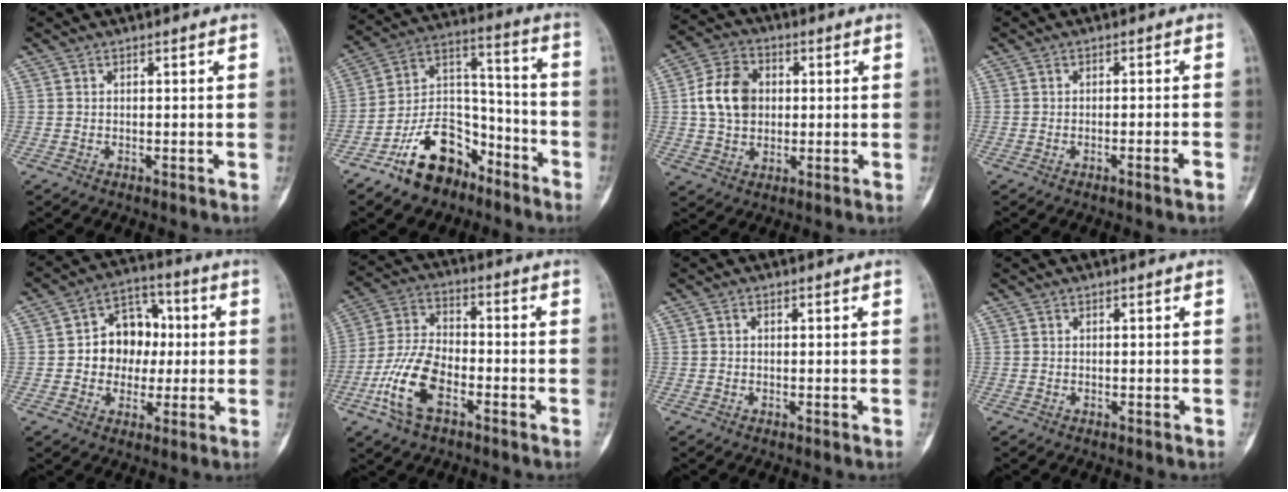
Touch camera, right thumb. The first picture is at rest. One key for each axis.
{"total": 15.4, "fx": -10.0, "fy": 9.0, "fz": 7.5, "tx": -0.095, "ty": 0.098, "tz": -0.179}
{"total": 10.6, "fx": 1.1, "fy": 8.1, "fz": 6.7, "tx": -0.105, "ty": 0.012, "tz": 0.015}
{"total": 2.1, "fx": -1.3, "fy": -0.2, "fz": 1.7, "tx": -0.037, "ty": 0.006, "tz": -0.019}
{"total": 11.2, "fx": 0.2, "fy": 9.0, "fz": 6.6, "tx": -0.050, "ty": 0.026, "tz": -0.001}
{"total": 12.0, "fx": -5.2, "fy": 6.0, "fz": 9.0, "tx": -0.193, "ty": 0.025, "tz": -0.101}
{"total": 0.0}
{"total": 0.0}